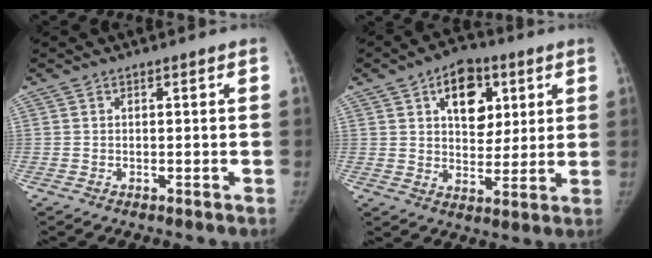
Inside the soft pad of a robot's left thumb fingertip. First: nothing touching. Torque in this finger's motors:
{"motor_torque": [2.59, 2.42, 1.36, -0.53, 0.33]}